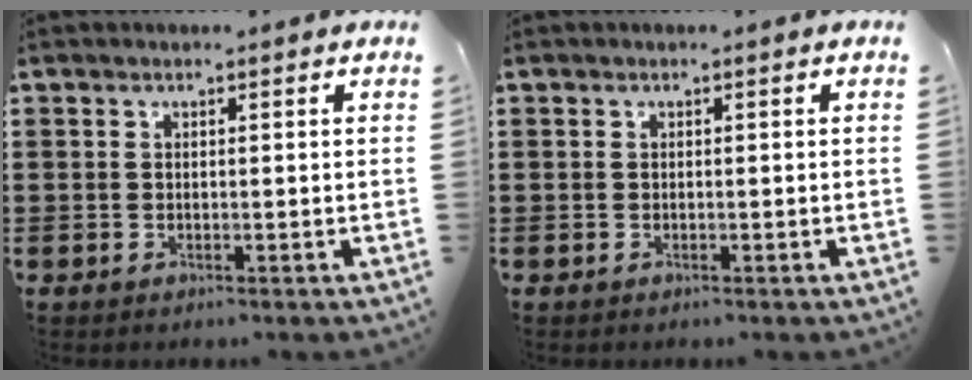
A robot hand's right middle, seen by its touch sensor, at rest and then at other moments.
{"total": 0.0}